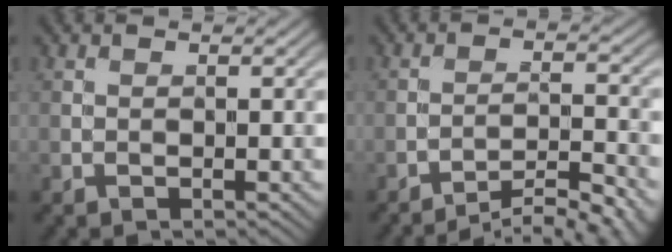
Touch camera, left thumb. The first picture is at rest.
{"total": 8.6, "force": [-7.3, 1.4, 4.3], "torque": [-0.068, 0.007, -0.100]}